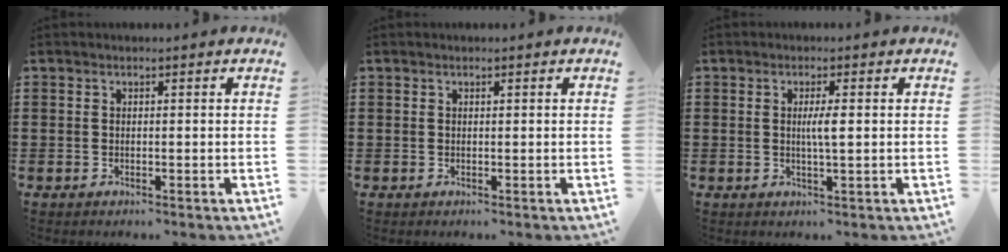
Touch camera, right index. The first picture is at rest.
{"total": 0.0}
{"total": 2.7, "force": [0.2, 0.2, 2.7], "torque": [-0.052, -0.004, 0.001]}